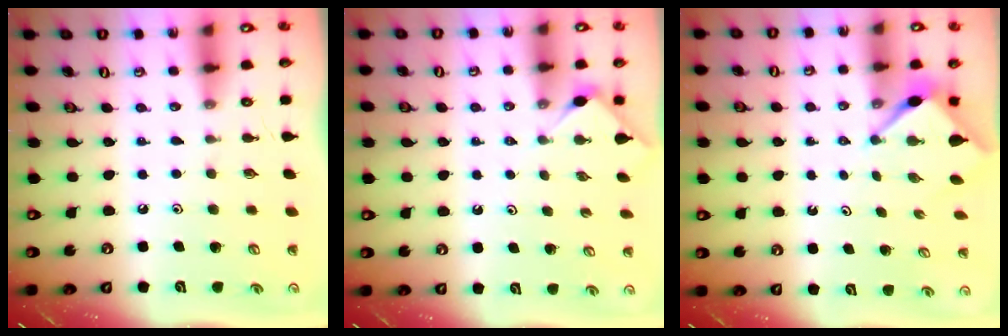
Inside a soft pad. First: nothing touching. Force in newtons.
{"total": 2.7, "press": 2.6, "slide": 0.4}
{"total": 2.9, "press": 2.9, "slide": 0.3}